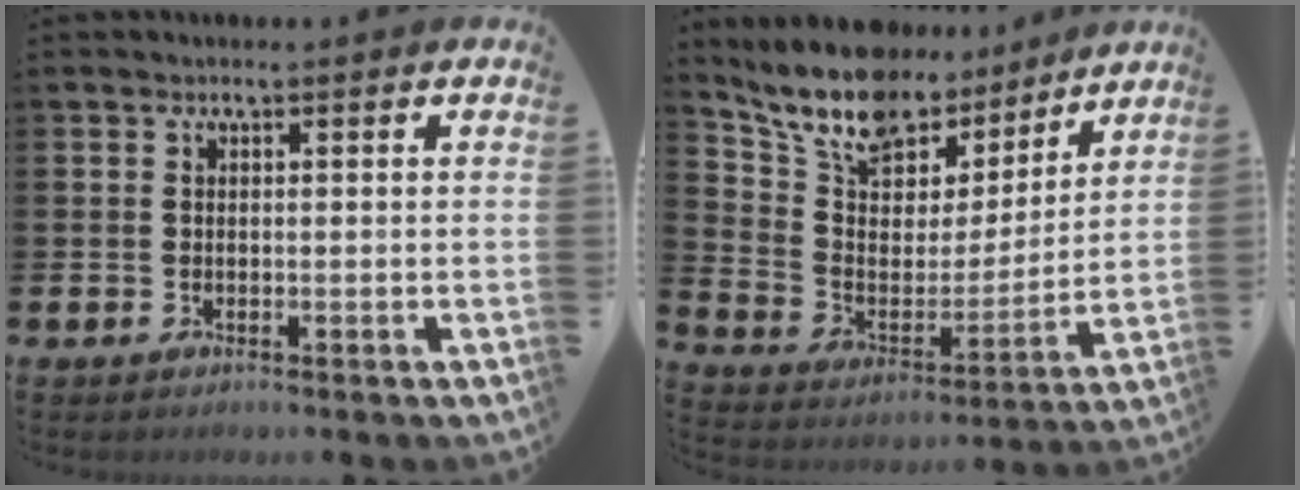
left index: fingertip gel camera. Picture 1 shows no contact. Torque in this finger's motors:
{"motor_torque": [1.04, -1.10, 1.05, 0.21]}